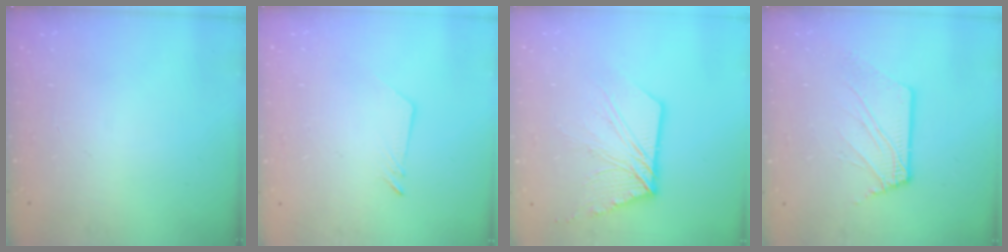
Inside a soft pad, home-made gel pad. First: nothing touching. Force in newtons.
{"total": 2.5, "press": 2.5, "slide": 0.2}
{"total": 12.9, "press": 12.8, "slide": 1.4}
{"total": 6.9, "press": 6.8, "slide": 0.8}